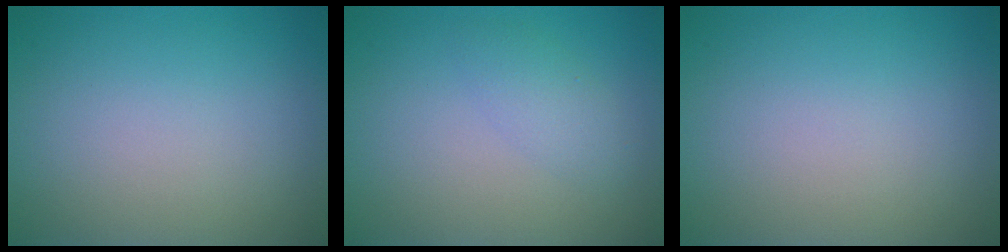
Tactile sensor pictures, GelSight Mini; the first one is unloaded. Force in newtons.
{"total": 1.9, "press": 1.9, "slide": 0.0}
{"total": 0.0}